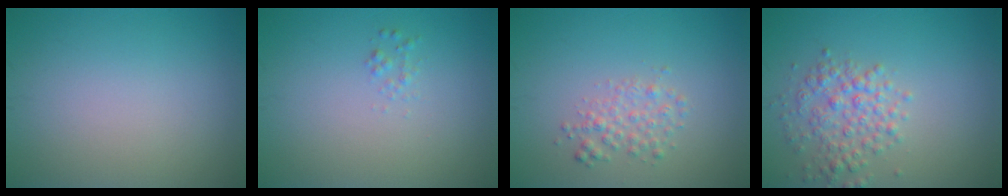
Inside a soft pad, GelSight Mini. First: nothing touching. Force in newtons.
{"total": 0.7, "press": 0.7, "slide": 0.0}
{"total": 2.0, "press": 2.0, "slide": 0.1}
{"total": 3.3, "press": 3.3, "slide": 0.1}